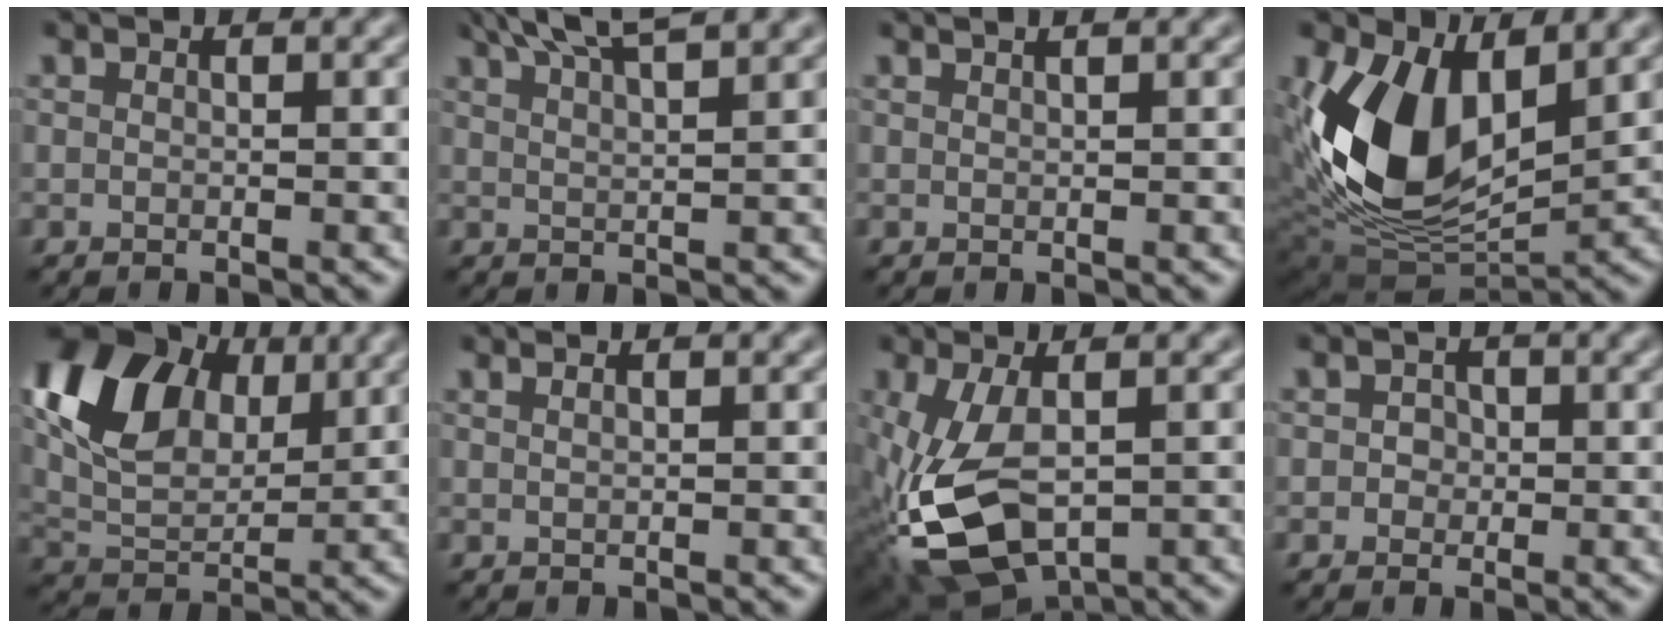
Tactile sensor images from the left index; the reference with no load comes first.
{"total": 6.5, "force": [5.0, 1.5, 3.9], "torque": [-0.041, 0.029, 0.046]}
{"total": 1.2, "force": [0.8, 0.4, 0.8], "torque": [0.000, -0.004, 0.002]}
{"total": 10.6, "force": [2.3, 6.4, 8.1], "torque": [-0.168, -0.029, 0.049]}
{"total": 10.6, "force": [3.9, 6.9, 7.1], "torque": [-0.148, 0.009, 0.069]}
{"total": 1.3, "force": [0.8, 0.6, 0.9], "torque": [-0.001, -0.008, -0.002]}
{"total": 10.4, "force": [-2.3, 5.6, 8.4], "torque": [-0.207, -0.016, -0.035]}
{"total": 1.4, "force": [-0.1, 1.3, 0.4], "torque": [0.007, 0.001, -0.010]}